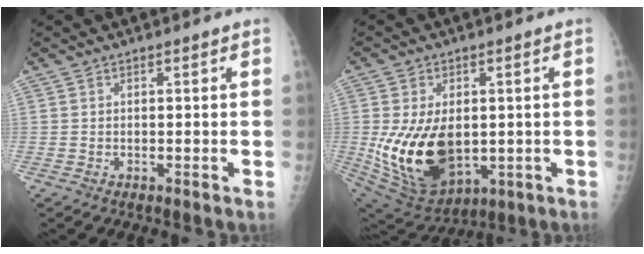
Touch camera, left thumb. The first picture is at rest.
{"total": 17.6, "force": [-1.2, 11.1, 13.6], "torque": [-0.232, -0.015, 0.011]}